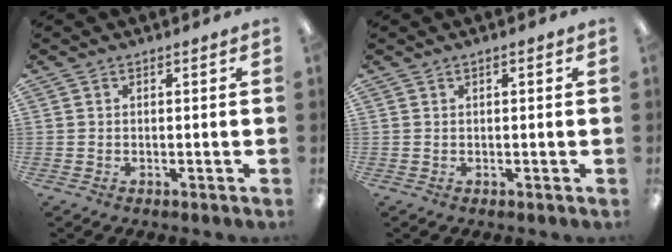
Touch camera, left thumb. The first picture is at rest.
{"total": 1.0, "force": [0.4, 0.3, 0.8], "torque": [-0.015, 0.003, 0.007]}